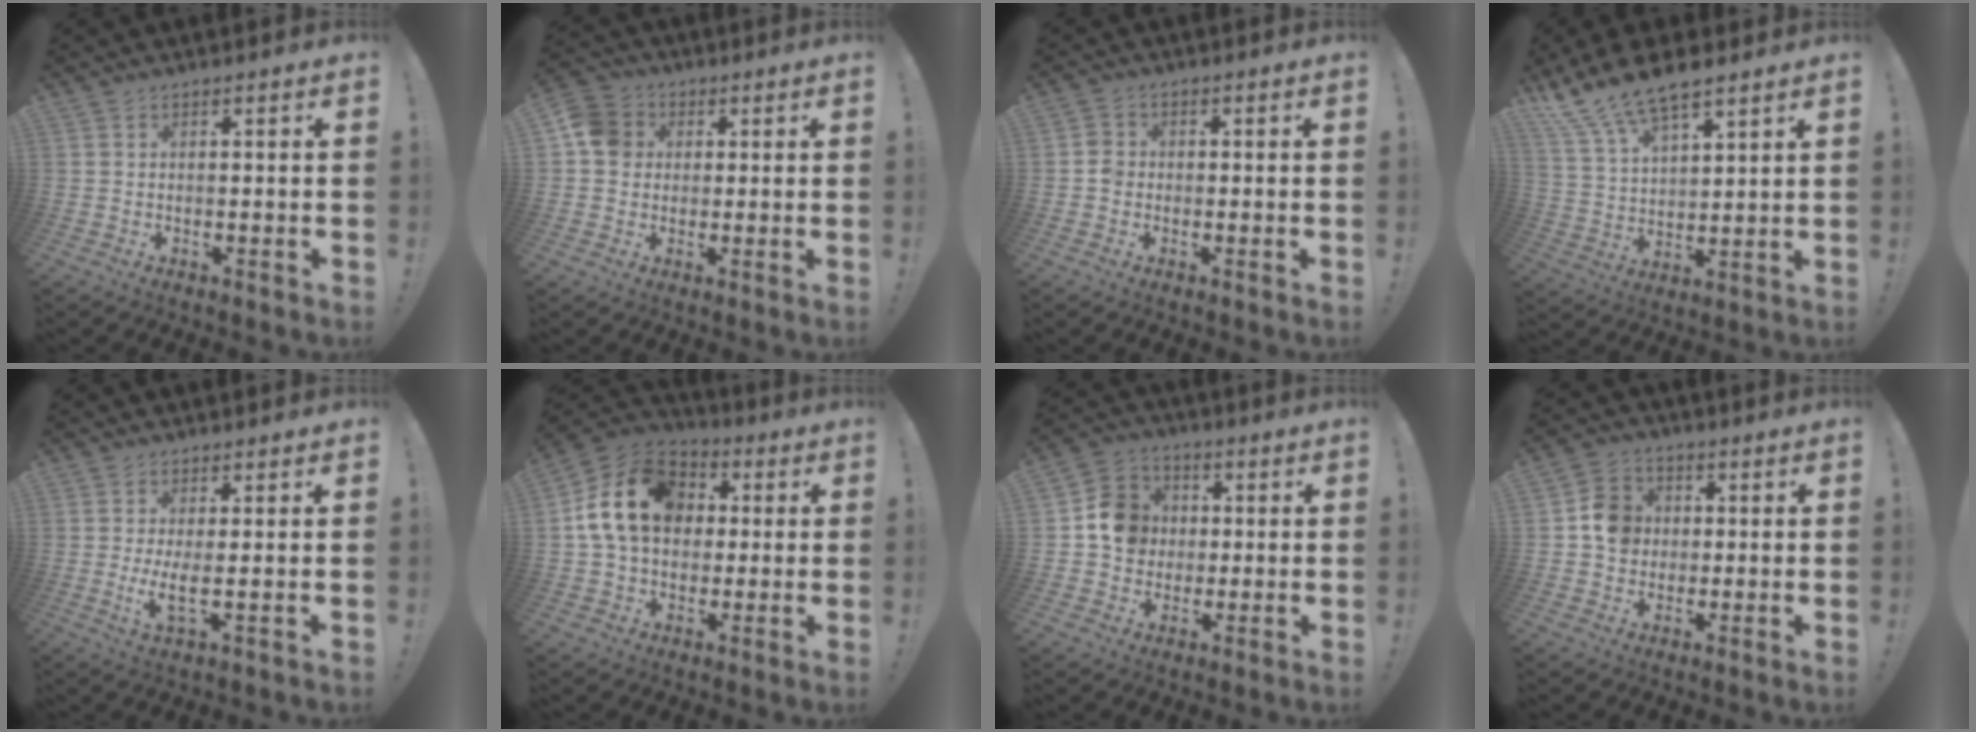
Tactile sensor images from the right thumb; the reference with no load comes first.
{"total": 8.8, "force": [1.6, 7.8, 3.9], "torque": [-0.052, 0.005, 0.032]}
{"total": 3.0, "force": [-0.9, 2.6, 1.3], "torque": [-0.014, 0.010, -0.017]}
{"total": 12.4, "force": [10.2, 4.0, 5.9], "torque": [-0.119, -0.062, 0.187]}
{"total": 5.2, "force": [0.8, 0.3, 5.1], "torque": [-0.090, -0.027, 0.013]}
{"total": 18.4, "force": [3.7, 13.8, 11.5], "torque": [-0.194, 0.007, 0.069]}
{"total": 10.4, "force": [0.3, 9.7, 3.6], "torque": [-0.035, 0.016, 0.012]}
{"total": 8.4, "force": [0.2, 7.6, 3.5], "torque": [-0.045, 0.016, 0.008]}